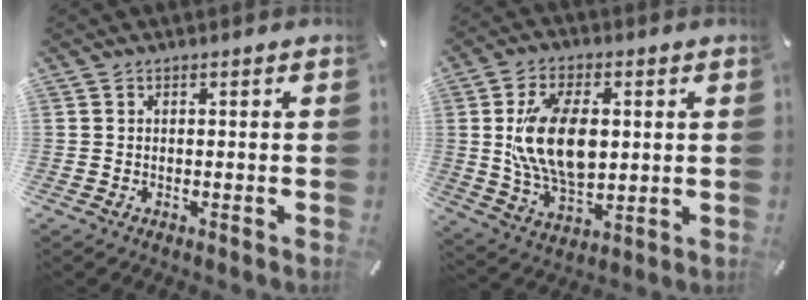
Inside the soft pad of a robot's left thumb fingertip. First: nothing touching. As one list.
[{"total": 15.8, "force": [1.7, 10.0, 12.2], "torque": [-0.252, 0.003, 0.030]}]